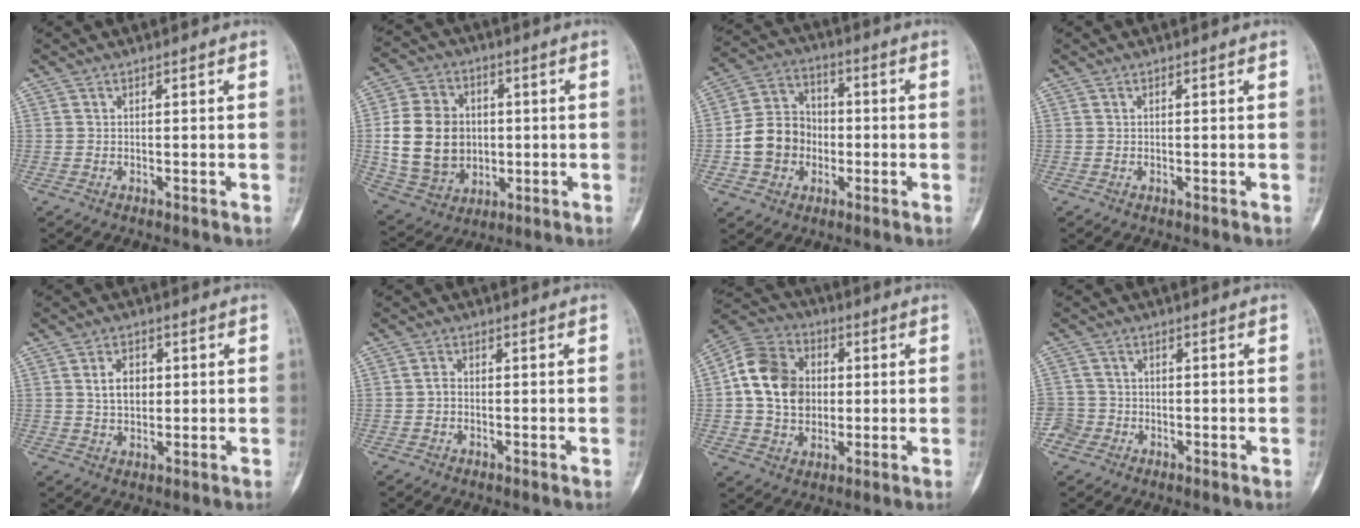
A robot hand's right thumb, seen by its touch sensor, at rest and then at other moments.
{"total": 16.4, "force": [0.3, 13.3, 9.6], "torque": [-0.151, 0.008, 0.019]}
{"total": 11.7, "force": [-2.2, 10.0, 5.7], "torque": [-0.077, 0.031, -0.044]}
{"total": 0.0}
{"total": 5.7, "force": [1.1, 3.9, 4.0], "torque": [-0.056, -0.002, 0.021]}
{"total": 1.6, "force": [-0.3, 1.3, 0.9], "torque": [-0.010, 0.005, -0.008]}
{"total": 14.9, "force": [1.1, 12.0, 8.9], "torque": [-0.138, 0.017, 0.015]}
{"total": 3.8, "force": [-1.3, 3.6, 0.2], "torque": [0.015, 0.014, -0.029]}